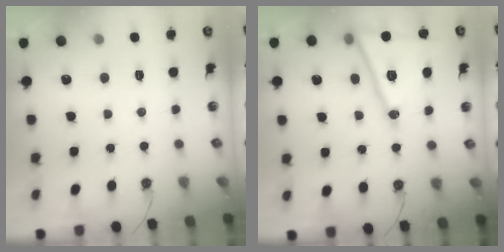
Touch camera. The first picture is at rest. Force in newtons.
{"total": 17.2, "press": 16.8, "slide": 3.4}